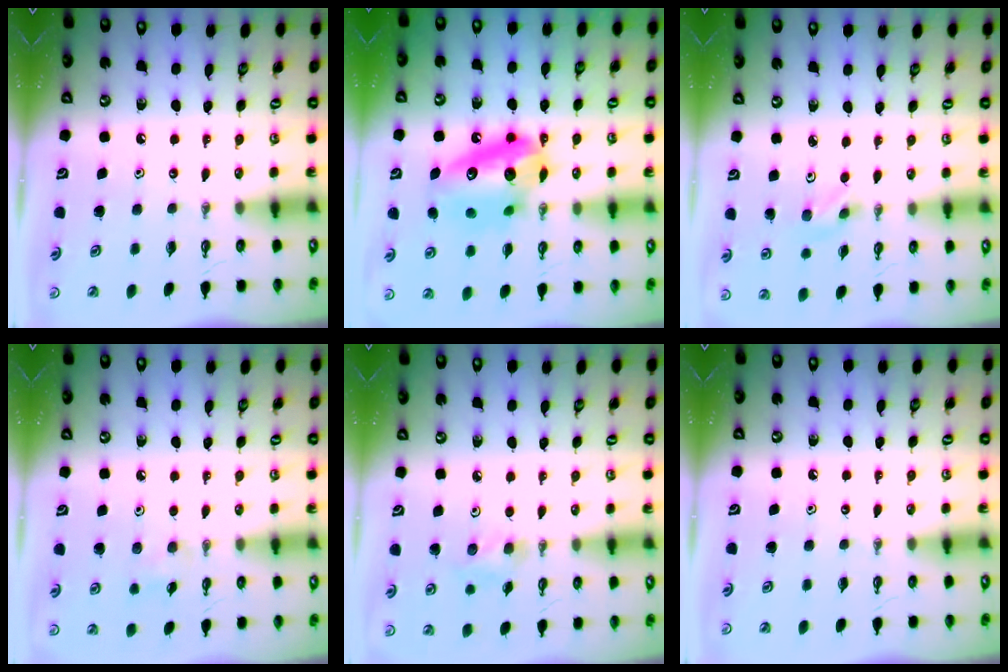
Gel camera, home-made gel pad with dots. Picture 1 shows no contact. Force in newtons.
{"total": 14.7, "press": 14.6, "slide": 1.6}
{"total": 2.1, "press": 2.0, "slide": 0.6}
{"total": 5.6, "press": 5.3, "slide": 1.9}
{"total": 7.5, "press": 6.4, "slide": 4.0}
{"total": 0.0}